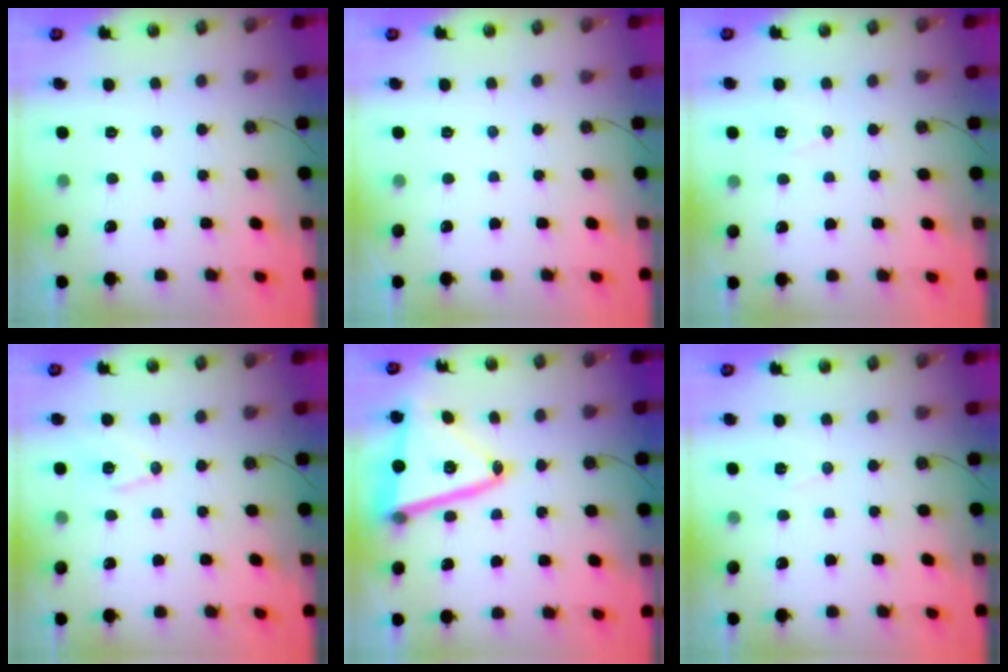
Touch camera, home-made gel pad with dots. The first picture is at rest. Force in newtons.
{"total": 0.0}
{"total": 5.9, "press": 4.3, "slide": 4.0}
{"total": 8.8, "press": 8.8, "slide": 0.9}
{"total": 19.1, "press": 18.9, "slide": 2.6}
{"total": 6.5, "press": 4.7, "slide": 4.5}